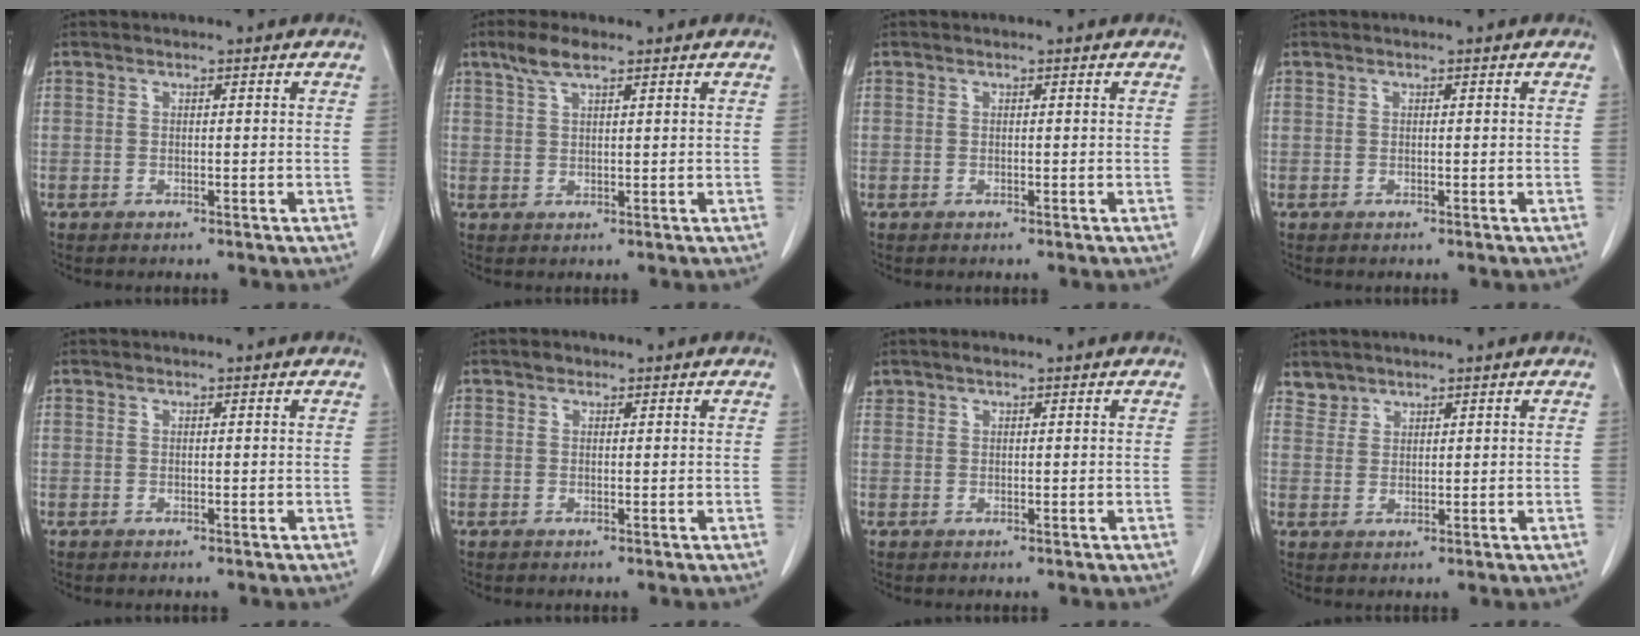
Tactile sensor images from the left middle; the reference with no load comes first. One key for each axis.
{"total": 3.9, "fx": 2.7, "fy": 0.8, "fz": 2.7, "tx": -0.061, "ty": 0.011, "tz": 0.055}
{"total": 0.0}
{"total": 0.0}
{"total": 0.0}
{"total": 0.9, "fx": 0.6, "fy": 0.6, "fz": 0.3, "tx": -0.005, "ty": 0.004, "tz": 0.008}
{"total": 1.0, "fx": 0.8, "fy": 0.4, "fz": 0.4, "tx": -0.009, "ty": 0.011, "tz": 0.016}
{"total": 2.2, "fx": 1.9, "fy": 1.0, "fz": -0.4, "tx": 0.012, "ty": 0.007, "tz": 0.034}